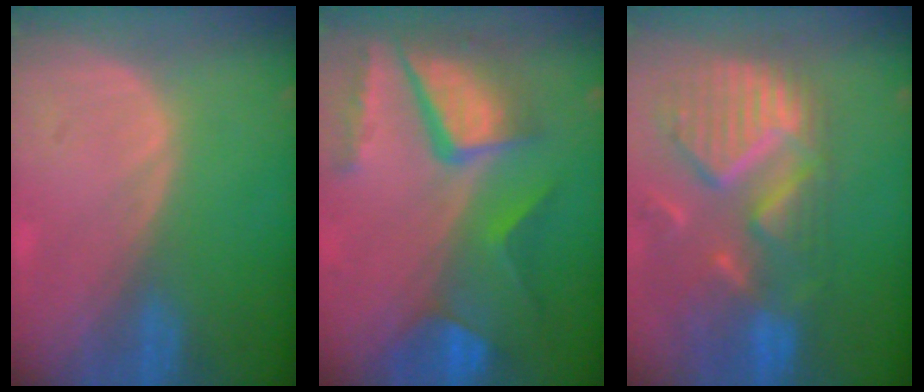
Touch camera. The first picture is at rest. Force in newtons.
{"total": 11.2, "press": 9.3, "slide": 6.3}
{"total": 12.9, "press": 10.9, "slide": 6.9}